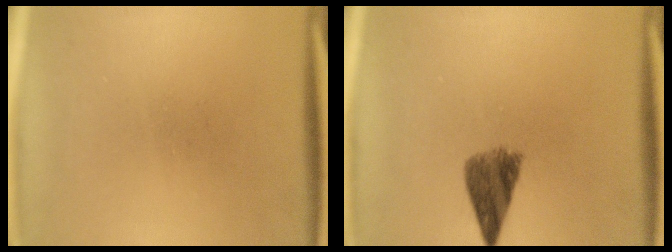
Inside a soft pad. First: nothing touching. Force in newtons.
{"total": 5.3}